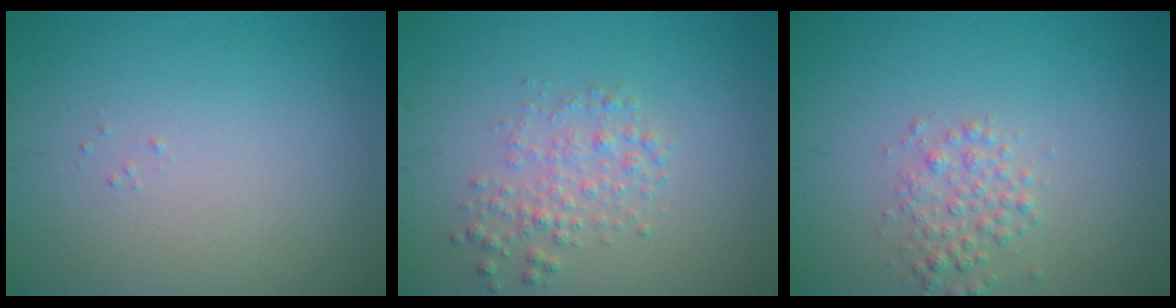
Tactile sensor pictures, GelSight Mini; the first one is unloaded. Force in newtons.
{"total": 2.3, "press": 2.3, "slide": 0.0}
{"total": 2.1, "press": 2.1, "slide": 0.0}